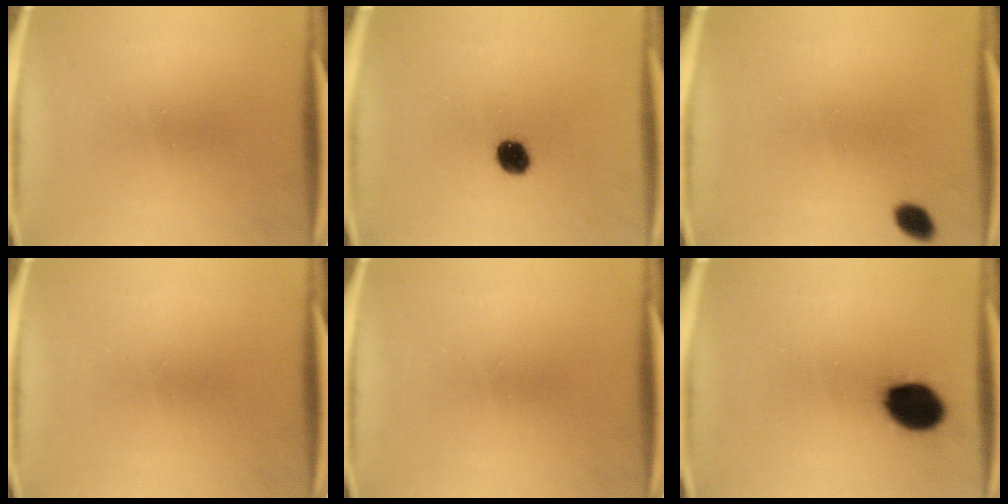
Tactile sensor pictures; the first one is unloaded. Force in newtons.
{"total": 5.0}
{"total": 2.7}
{"total": 0.0}
{"total": 0.0}
{"total": 11.8}